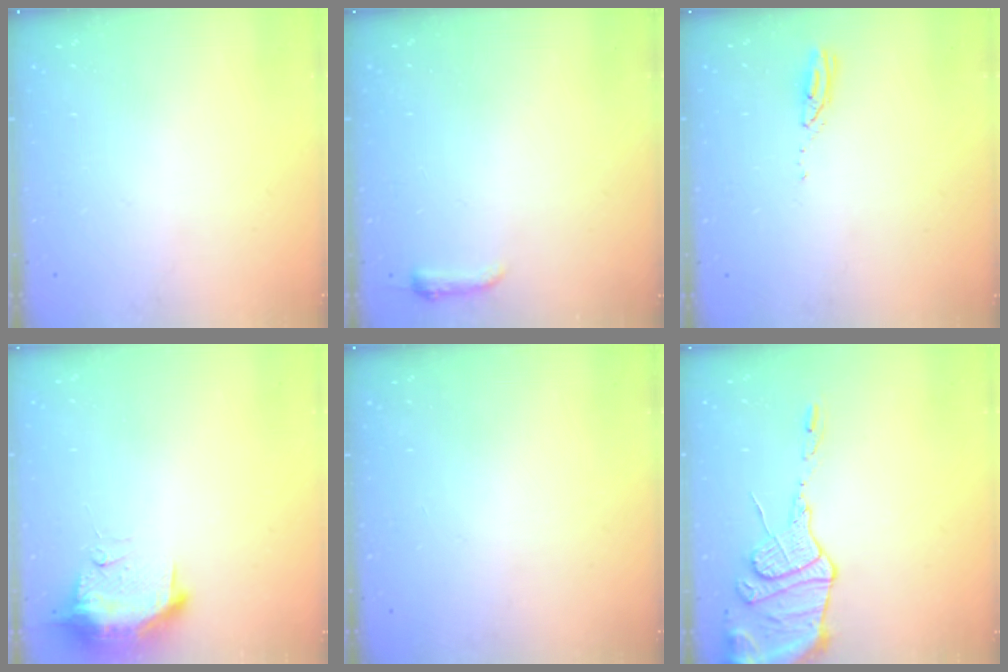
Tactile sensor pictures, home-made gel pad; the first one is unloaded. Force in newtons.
{"total": 3.6, "press": 3.5, "slide": 0.6}
{"total": 3.0, "press": 3.0, "slide": 0.1}
{"total": 11.3, "press": 10.3, "slide": 4.7}
{"total": 0.0}
{"total": 14.4, "press": 14.4, "slide": 1.4}